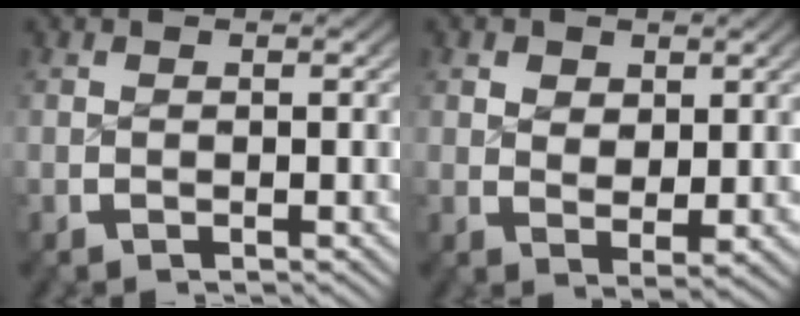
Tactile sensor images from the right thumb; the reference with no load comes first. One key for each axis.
{"total": 2.6, "fx": 1.2, "fy": 1.7, "fz": 1.6, "tx": -0.031, "ty": -0.019, "tz": 0.030}